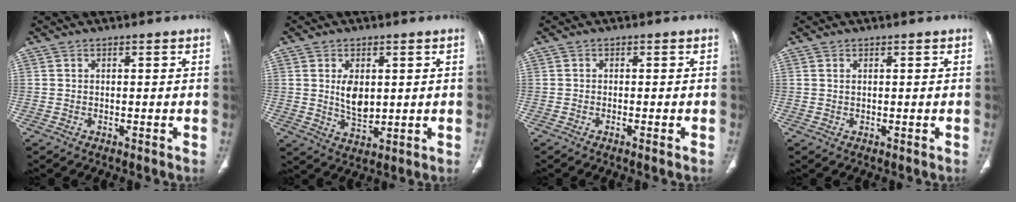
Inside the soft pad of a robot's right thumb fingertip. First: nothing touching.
{"total": 6.2, "force": [1.2, 3.7, 4.9], "torque": [-0.073, -0.015, 0.030]}
{"total": 1.0, "force": [-0.6, 0.0, 0.8], "torque": [-0.020, -0.001, -0.010]}
{"total": 0.6, "force": [0.3, 0.3, 0.4], "torque": [-0.012, 0.003, 0.008]}